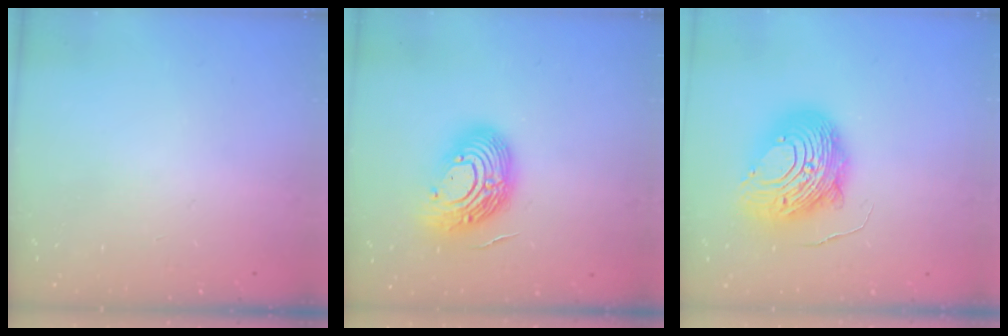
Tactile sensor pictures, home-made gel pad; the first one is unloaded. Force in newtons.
{"total": 14.6, "press": 14.5, "slide": 1.7}
{"total": 14.9, "press": 14.8, "slide": 1.3}